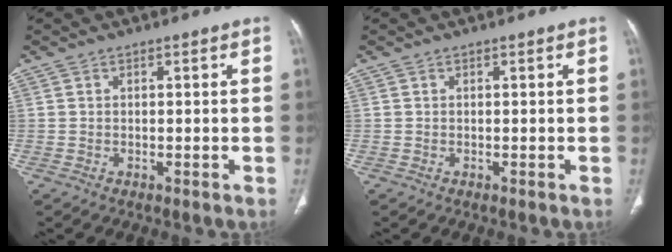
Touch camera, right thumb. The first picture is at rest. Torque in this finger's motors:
{"motor_torque": [-0.08, 0.14, -0.05, -0.05, 0.00]}